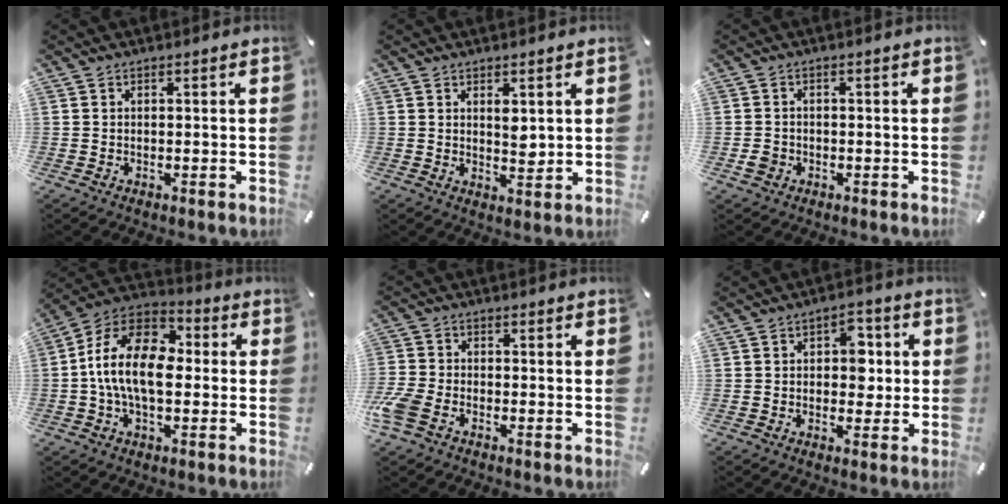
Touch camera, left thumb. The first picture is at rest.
{"total": 3.6, "force": [1.9, 1.9, 2.5], "torque": [-0.029, -0.013, 0.027]}
{"total": 2.7, "force": [-1.0, 2.3, 1.1], "torque": [-0.018, 0.006, -0.018]}
{"total": 15.7, "force": [-1.3, 9.7, 12.3], "torque": [-0.256, 0.013, -0.024]}
{"total": 6.3, "force": [-3.5, 3.8, 3.5], "torque": [-0.090, 0.007, -0.068]}
{"total": 6.6, "force": [0.2, 5.0, 4.3], "torque": [-0.048, 0.002, -0.005]}